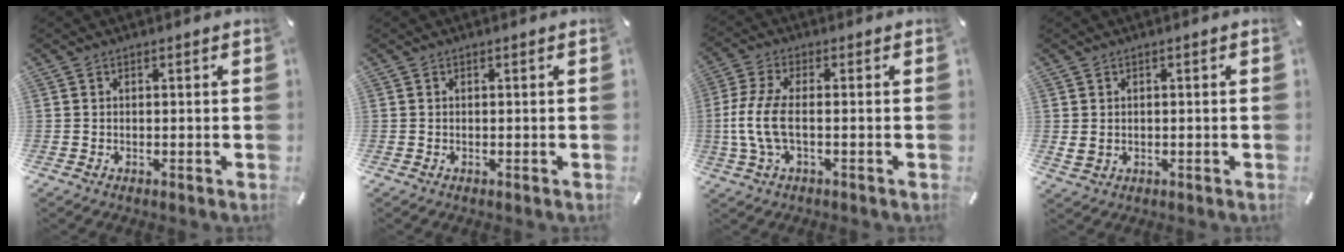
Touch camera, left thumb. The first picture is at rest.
{"total": 0.0}
{"total": 8.5, "force": [-1.2, 3.1, 7.9], "torque": [-0.179, -0.017, -0.026]}
{"total": 2.0, "force": [0.3, 1.8, 0.8], "torque": [-0.015, 0.003, 0.005]}